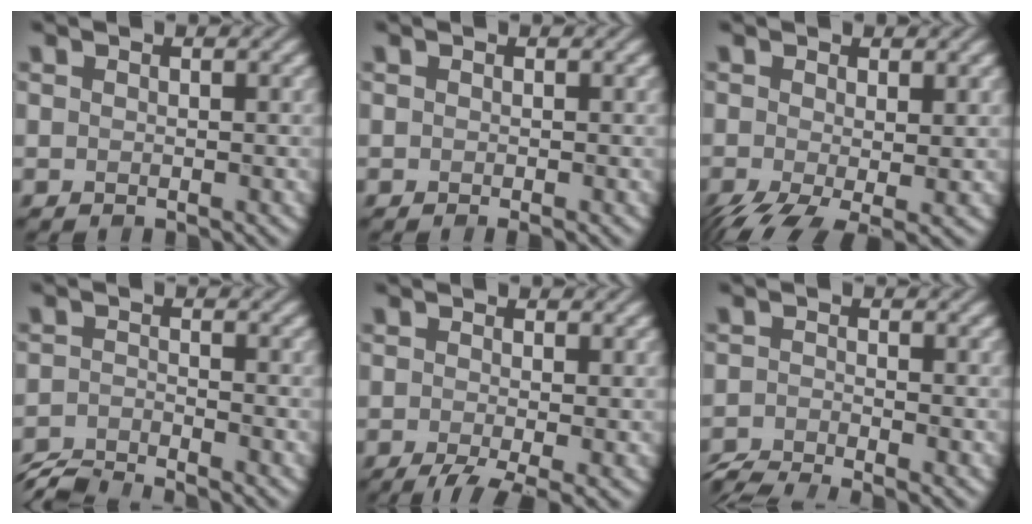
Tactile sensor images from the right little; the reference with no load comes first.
{"total": 0.9, "force": [-0.3, 0.2, 0.8], "torque": [-0.010, -0.006, -0.006]}
{"total": 5.6, "force": [-2.1, 2.4, 4.6], "torque": [-0.099, -0.018, -0.034]}
{"total": 3.9, "force": [-3.7, 0.4, 1.2], "torque": [-0.024, -0.010, -0.079]}
{"total": 4.5, "force": [-2.2, 1.1, 3.8], "torque": [-0.059, -0.009, -0.041]}
{"total": 3.4, "force": [-3.1, 0.5, 1.5], "torque": [-0.029, -0.012, -0.063]}